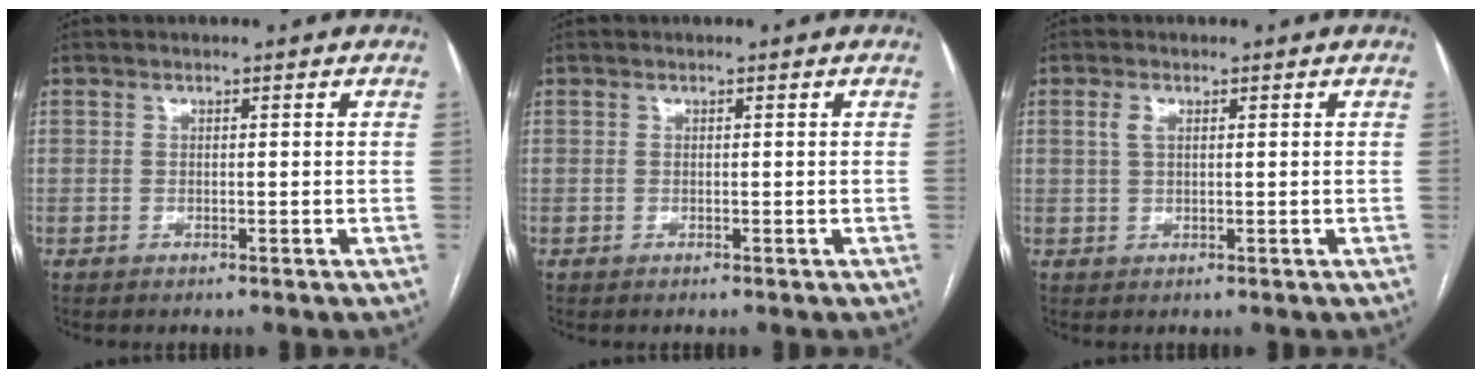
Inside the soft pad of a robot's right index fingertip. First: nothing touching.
{"total": 0.0}
{"total": 1.8, "force": [0.7, 0.8, 1.4], "torque": [-0.033, 0.008, 0.017]}